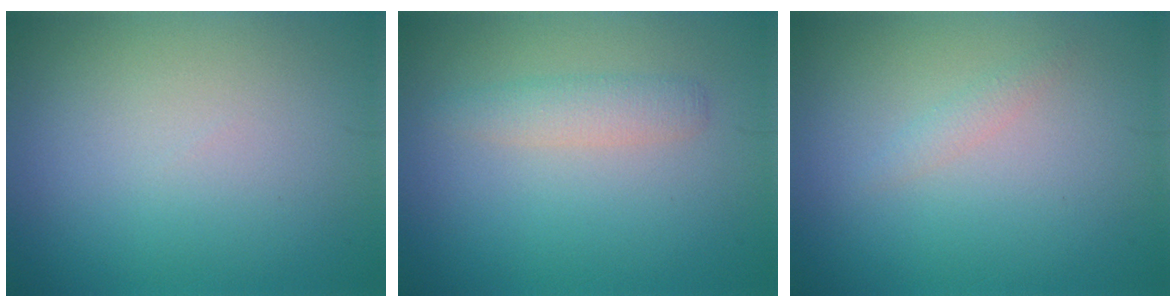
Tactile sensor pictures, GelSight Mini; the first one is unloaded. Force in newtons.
{"total": 1.9, "press": 1.9, "slide": 0.1}
{"total": 0.9, "press": 0.9, "slide": 0.1}